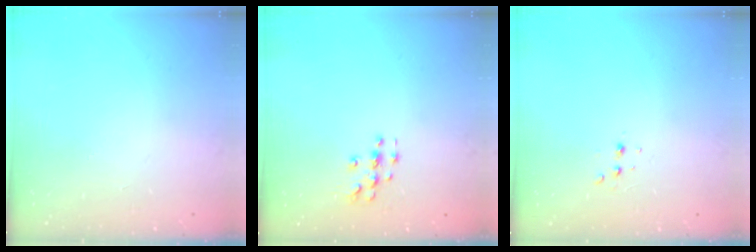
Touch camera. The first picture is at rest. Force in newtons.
{"total": 3.9, "press": 3.9, "slide": 0.5}
{"total": 3.1, "press": 3.0, "slide": 0.6}